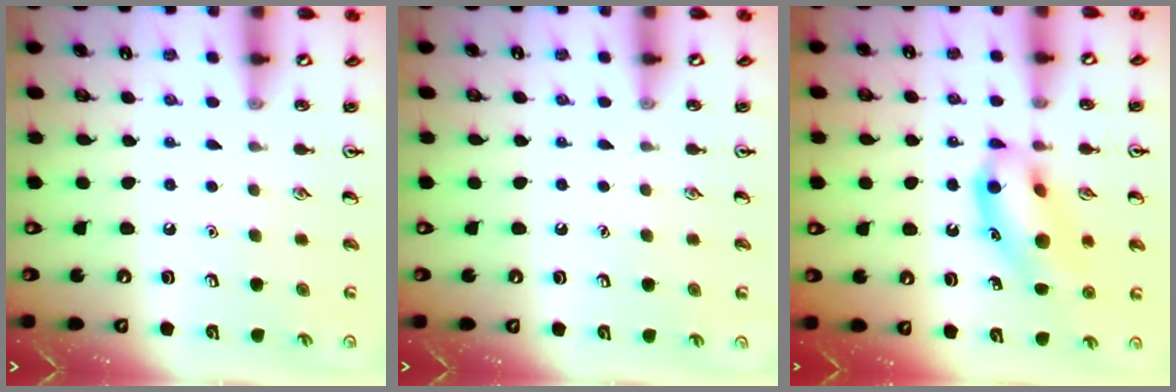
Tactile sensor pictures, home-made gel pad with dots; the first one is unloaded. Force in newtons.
{"total": 0.0}
{"total": 14.5, "press": 14.1, "slide": 3.2}